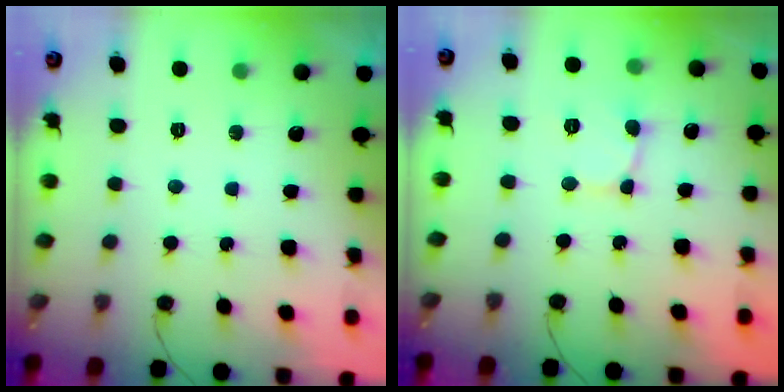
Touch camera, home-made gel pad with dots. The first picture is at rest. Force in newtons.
{"total": 2.3, "press": 2.3, "slide": 0.1}